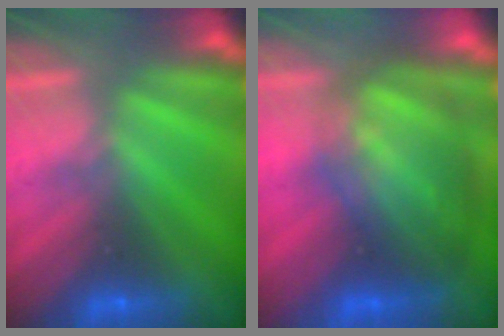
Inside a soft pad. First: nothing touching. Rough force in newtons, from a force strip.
{"total": 5.6}